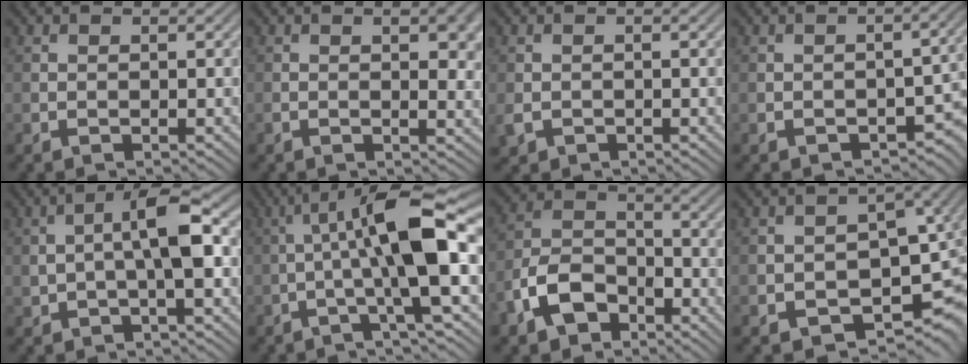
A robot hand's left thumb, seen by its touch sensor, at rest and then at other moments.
{"total": 4.8, "force": [0.9, 1.4, 4.5], "torque": [-0.070, 0.001, 0.015]}
{"total": 1.8, "force": [-0.7, 1.4, 0.9], "torque": [-0.026, -0.011, -0.015]}
{"total": 5.3, "force": [-2.9, 2.4, 3.7], "torque": [-0.041, -0.006, -0.039]}
{"total": 6.0, "force": [0.0, 1.8, 5.8], "torque": [-0.105, 0.015, -0.004]}
{"total": 11.8, "force": [-0.6, 1.8, 11.6], "torque": [-0.182, 0.031, -0.018]}
{"total": 8.1, "force": [-4.5, 4.9, 4.5], "torque": [-0.101, 0.001, -0.104]}
{"total": 10.3, "force": [-3.4, 6.7, 7.2], "torque": [-0.087, -0.034, -0.040]}